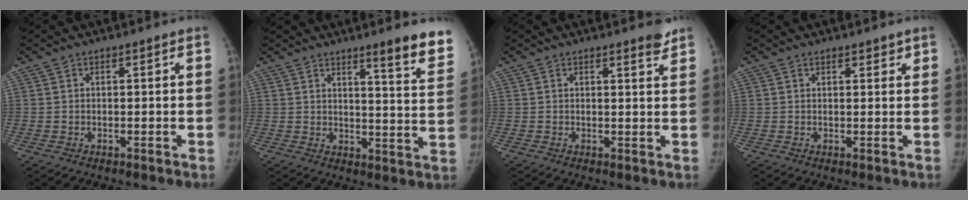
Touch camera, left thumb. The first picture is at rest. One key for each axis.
{"total": 11.5, "fx": 8.1, "fy": 1.1, "fz": 8.0, "tx": -0.080, "ty": -0.055, "tz": 0.102}
{"total": 2.5, "fx": 2.1, "fy": 0.4, "fz": 1.3, "tx": -0.011, "ty": -0.017, "tz": 0.026}
{"total": 2.3, "fx": 1.8, "fy": 1.0, "fz": 1.0, "tx": 0.001, "ty": -0.008, "tz": 0.022}